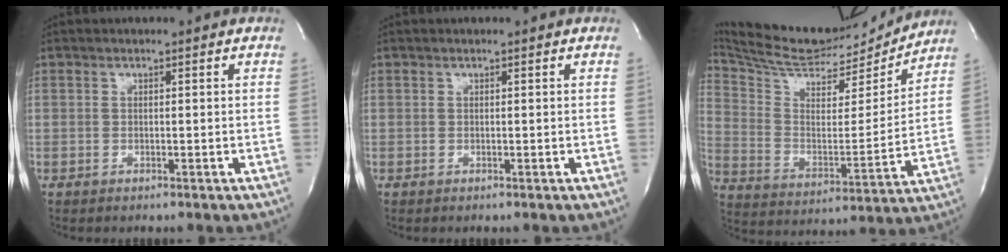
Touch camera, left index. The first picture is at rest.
{"total": 0.0}
{"total": 21.1, "force": [19.8, 3.5, 6.6], "torque": [-0.128, -0.010, 0.314]}